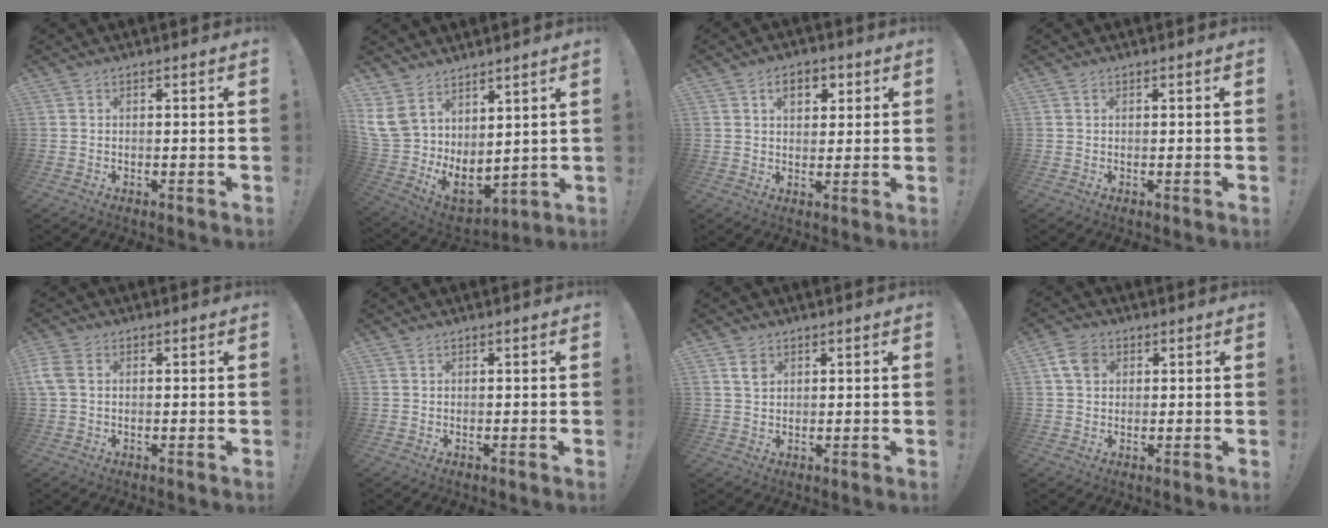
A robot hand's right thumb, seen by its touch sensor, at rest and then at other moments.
{"total": 9.9, "force": [2.7, 7.1, 6.3], "torque": [-0.125, -0.054, 0.055]}
{"total": 6.8, "force": [2.7, 4.6, 4.1], "torque": [-0.047, -0.002, 0.043]}
{"total": 0.0}
{"total": 4.1, "force": [0.8, 2.9, 2.8], "torque": [-0.064, 0.004, 0.016]}
{"total": 0.0}
{"total": 3.6, "force": [1.9, 2.6, 1.7], "torque": [-0.013, -0.008, 0.034]}
{"total": 6.2, "force": [2.1, 4.7, 3.5], "torque": [-0.062, 0.008, 0.043]}